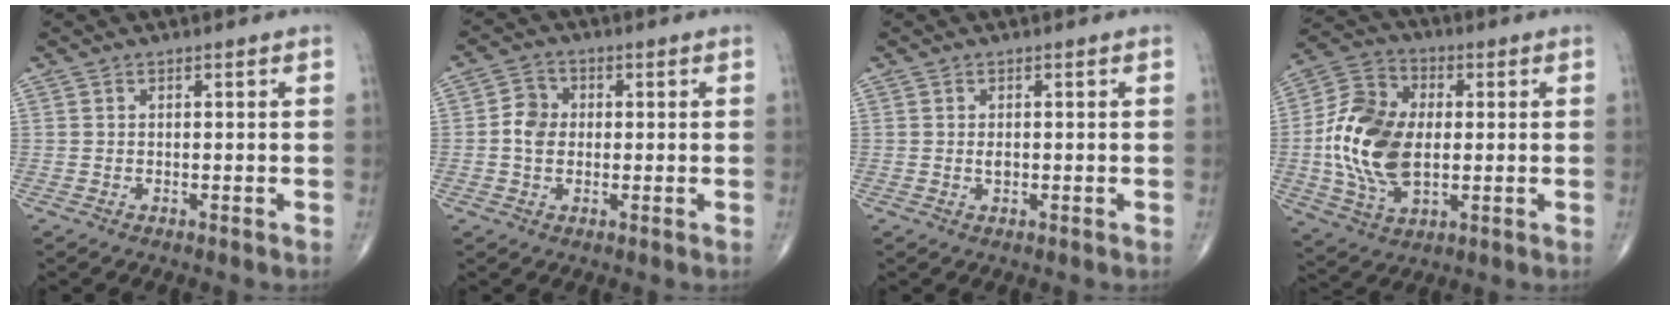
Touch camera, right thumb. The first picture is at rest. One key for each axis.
{"total": 4.8, "fx": -0.1, "fy": 3.9, "fz": 2.7, "tx": -0.038, "ty": 0.010, "tz": -0.010}
{"total": 1.1, "fx": -0.1, "fy": 0.7, "fz": 0.9, "tx": -0.016, "ty": -0.001, "tz": 0.000}
{"total": 16.9, "fx": -0.3, "fy": 10.5, "fz": 13.2, "tx": -0.249, "ty": 0.009, "tz": -0.006}